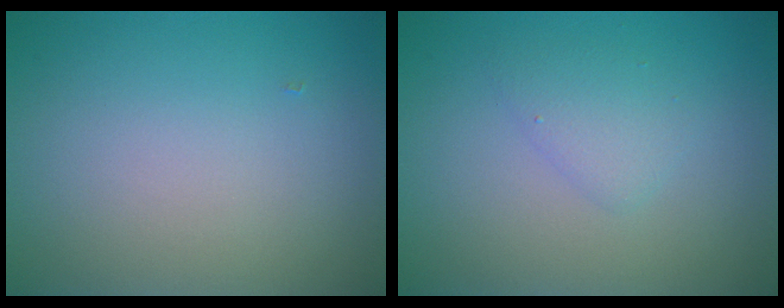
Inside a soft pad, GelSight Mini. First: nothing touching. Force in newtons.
{"total": 1.7, "press": 1.7, "slide": 0.1}